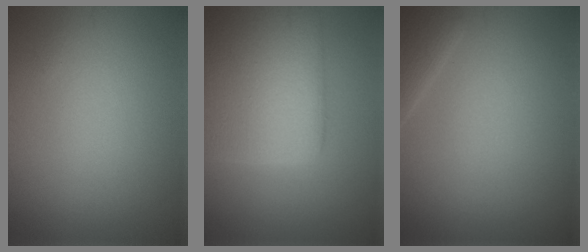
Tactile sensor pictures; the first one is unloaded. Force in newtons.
{"total": 8.4, "press": 8.3, "slide": 0.6}
{"total": 2.0, "press": 2.0, "slide": 0.1}